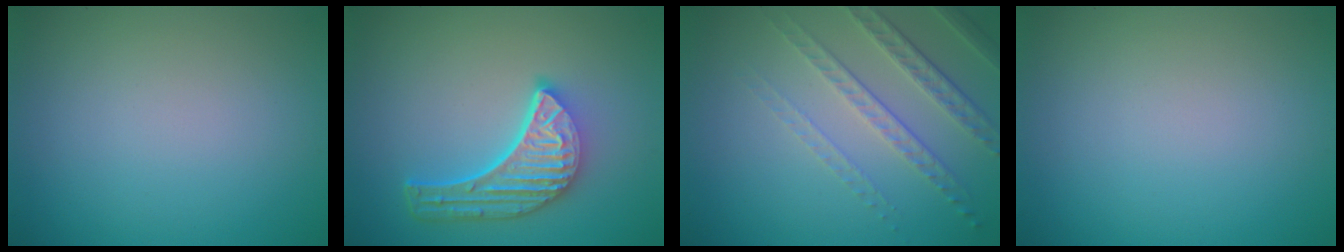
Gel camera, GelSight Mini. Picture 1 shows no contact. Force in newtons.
{"total": 5.7, "press": 4.2, "slide": 3.9}
{"total": 4.6, "press": 3.0, "slide": 3.5}
{"total": 0.0}